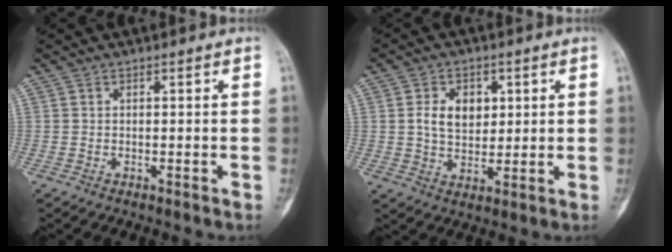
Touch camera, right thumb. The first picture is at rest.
{"total": 7.2, "force": [1.7, 5.1, 4.8], "torque": [-0.056, -0.008, 0.029]}